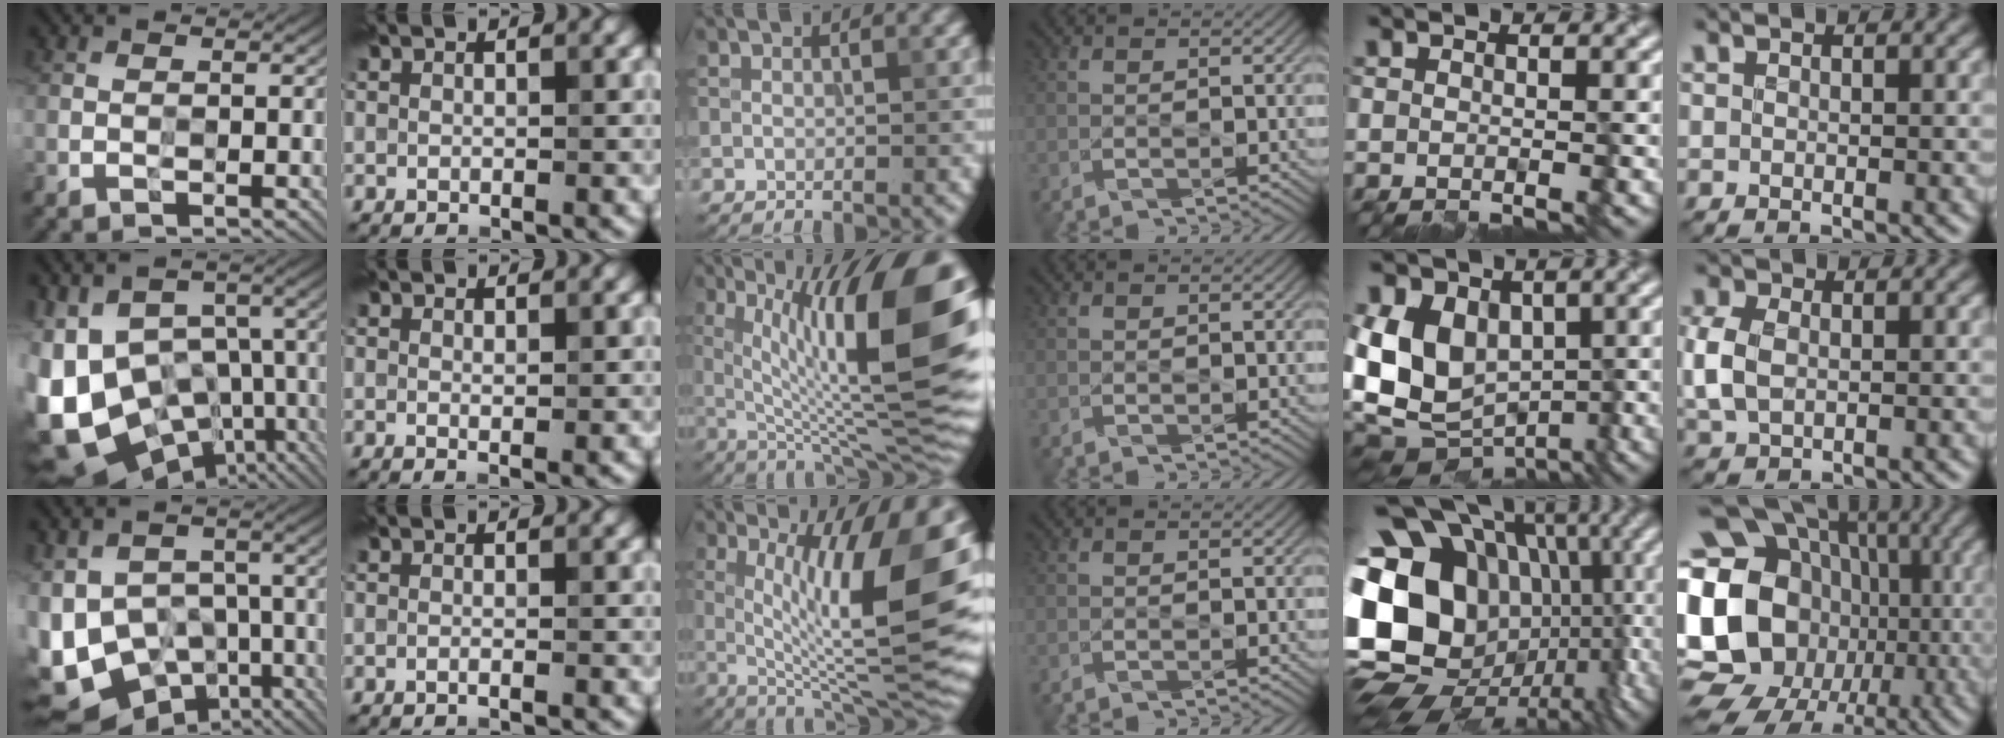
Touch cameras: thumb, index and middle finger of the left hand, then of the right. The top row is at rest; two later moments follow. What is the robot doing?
{"motion": "wipe", "object": "plastic plate"}